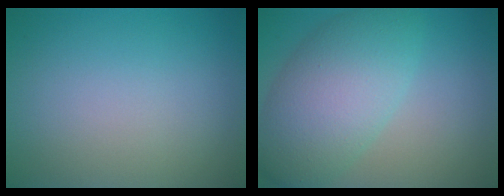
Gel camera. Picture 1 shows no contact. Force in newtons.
{"total": 7.2, "press": 7.2, "slide": 0.2}